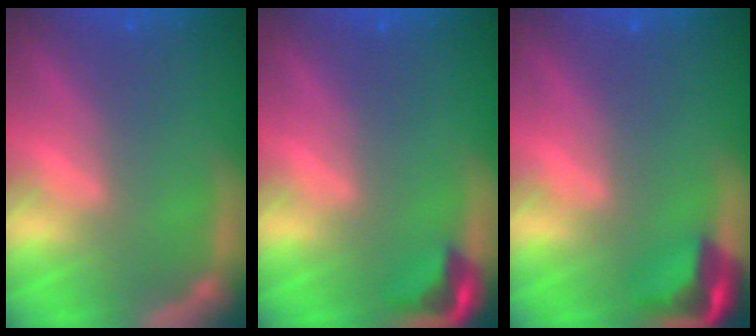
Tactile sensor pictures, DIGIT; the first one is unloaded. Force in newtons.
{"total": 2.4}
{"total": 3.5}